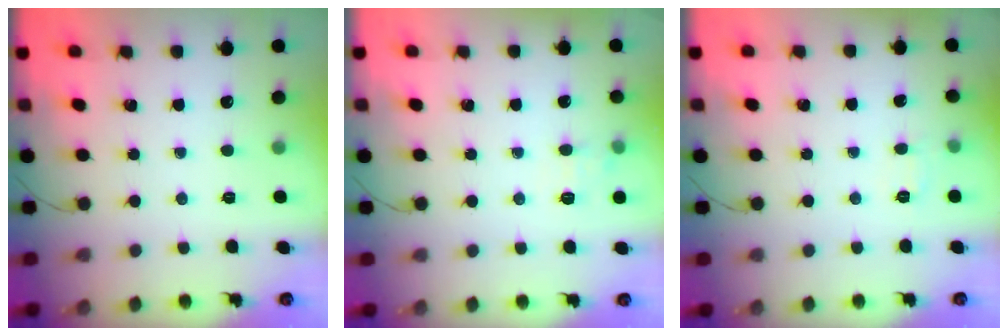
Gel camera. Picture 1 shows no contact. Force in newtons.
{"total": 6.7, "press": 6.5, "slide": 1.5}
{"total": 5.8, "press": 5.6, "slide": 1.4}